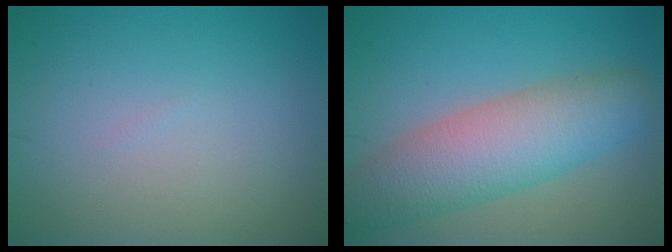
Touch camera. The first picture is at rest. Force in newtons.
{"total": 7.3, "press": 7.3, "slide": 0.3}